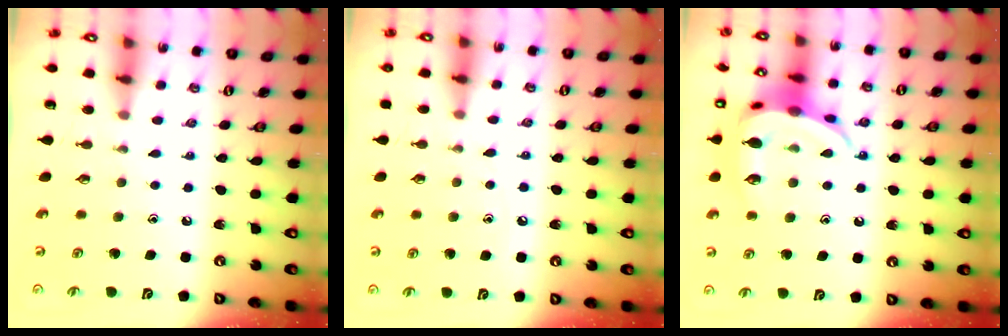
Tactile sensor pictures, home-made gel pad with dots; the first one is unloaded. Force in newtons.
{"total": 7.5, "press": 7.5, "slide": 0.9}
{"total": 17.2, "press": 17.2, "slide": 0.2}